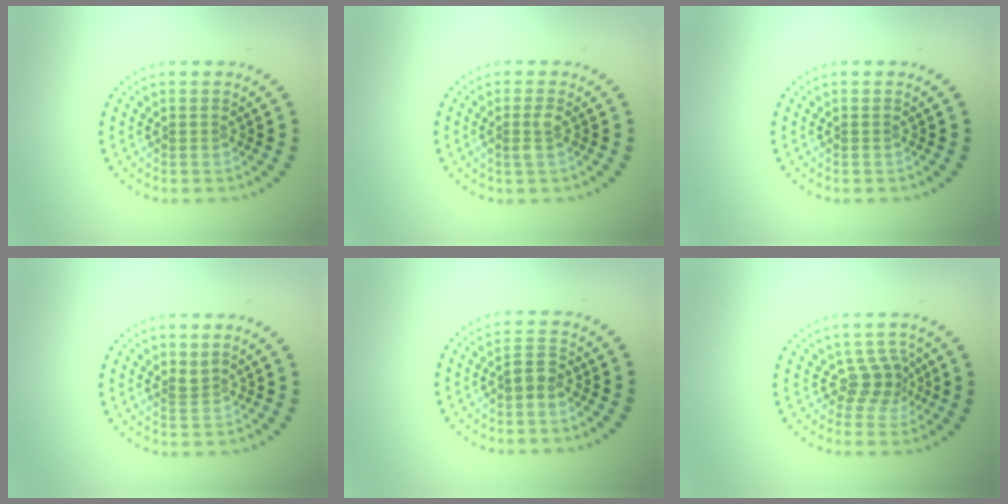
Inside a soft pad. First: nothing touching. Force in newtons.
{"total": 1.2, "press": 1.1, "slide": 0.4}
{"total": 0.0}
{"total": 0.8, "press": 0.5, "slide": 0.6}
{"total": 1.6, "press": 1.5, "slide": 0.7}
{"total": 2.5, "press": 1.8, "slide": 1.7}